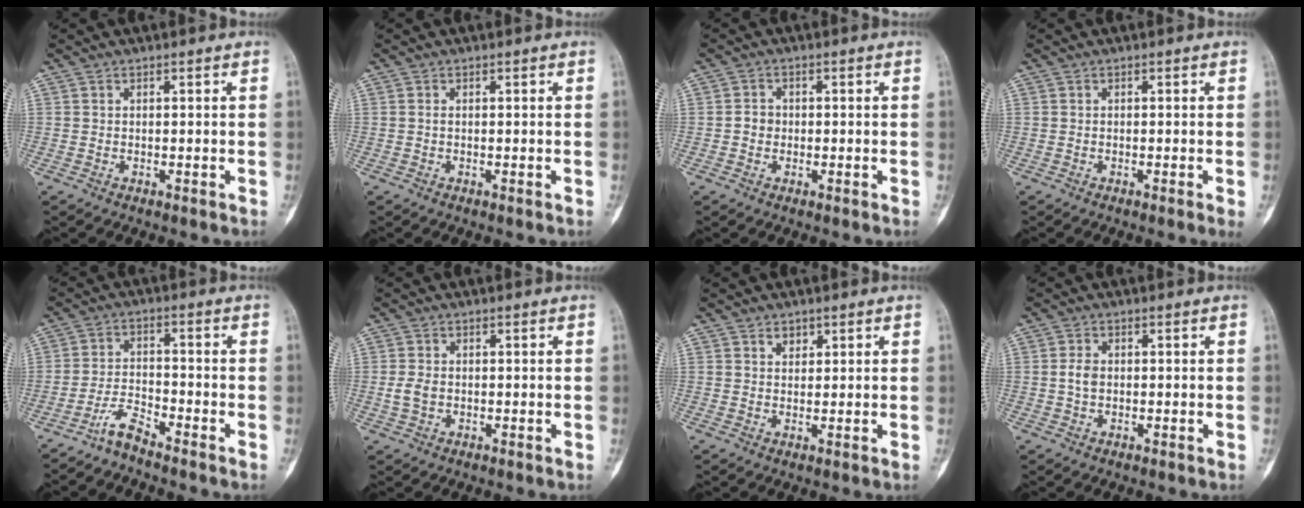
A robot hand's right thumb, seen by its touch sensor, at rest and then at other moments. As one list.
[{"total": 0.0}, {"total": 2.3, "force": [-0.3, 2.1, 1.0], "torque": [-0.006, 0.007, -0.009]}, {"total": 1.0, "force": [-0.4, -0.2, 0.9], "torque": [-0.018, -0.002, -0.006]}, {"total": 4.2, "force": [-3.8, 0.4, 1.7], "torque": [-0.035, 0.024, -0.080]}, {"total": 3.0, "force": [-0.3, 2.1, 2.0], "torque": [-0.043, 0.004, -0.007]}, {"total": 1.9, "force": [1.2, 1.4, 0.7], "torque": [0.003, -0.006, 0.017]}, {"total": 2.6, "force": [0.0, 1.7, 1.9], "torque": [-0.036, 0.004, -0.001]}]